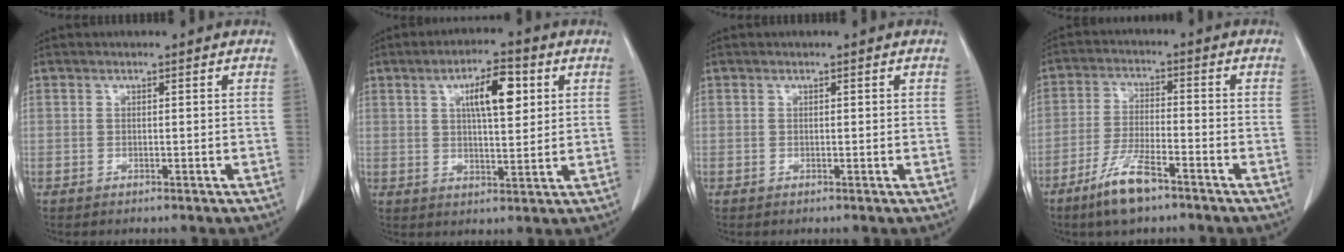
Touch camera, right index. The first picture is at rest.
{"total": 8.1, "force": [2.8, 2.3, 7.2], "torque": [-0.119, 0.009, 0.047]}
{"total": 0.0}
{"total": 7.6, "force": [-5.1, 1.4, 5.4], "torque": [-0.112, -0.011, -0.095]}